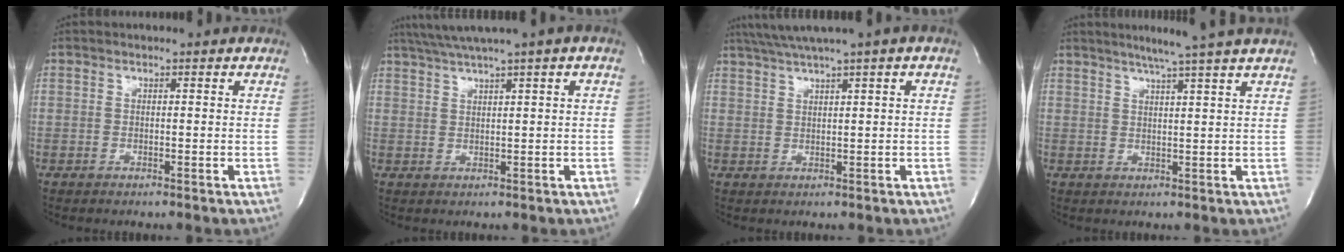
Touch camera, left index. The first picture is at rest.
{"total": 5.9, "force": [3.9, -0.9, 4.4], "torque": [-0.081, 0.023, 0.070]}
{"total": 5.9, "force": [3.9, -0.9, 4.3], "torque": [-0.081, 0.023, 0.070]}
{"total": 7.4, "force": [5.8, -1.7, 4.2], "torque": [-0.061, 0.001, 0.075]}